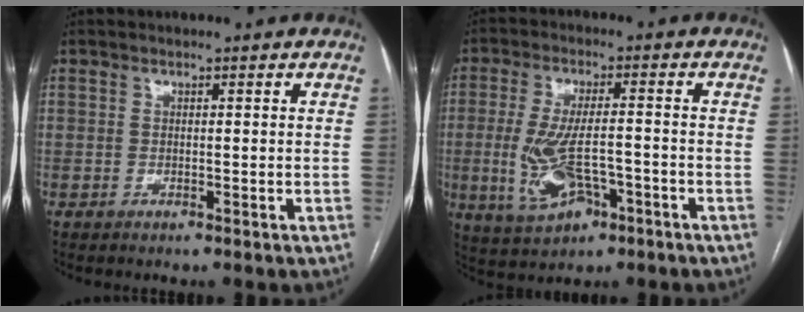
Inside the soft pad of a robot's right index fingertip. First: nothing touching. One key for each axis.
{"total": 9.6, "fx": -2.8, "fy": 3.6, "fz": 8.4, "tx": -0.177, "ty": -0.002, "tz": -0.042}